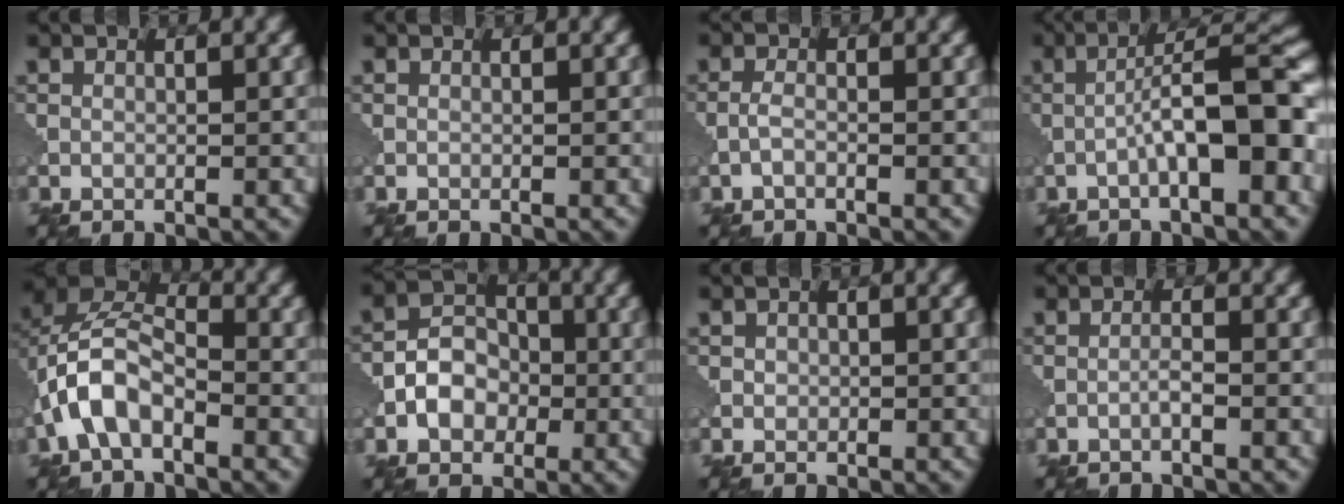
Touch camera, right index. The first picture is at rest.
{"total": 0.0}
{"total": 1.1, "force": [-0.6, 0.4, 0.9], "torque": [-0.022, 0.002, -0.017]}
{"total": 8.3, "force": [-1.9, 1.9, 7.8], "torque": [-0.112, 0.021, -0.034]}
{"total": 6.0, "force": [-2.2, 3.3, 4.5], "torque": [-0.090, 0.018, -0.050]}
{"total": 4.3, "force": [-1.2, 3.3, 2.4], "torque": [-0.032, 0.005, -0.023]}
{"total": 0.7, "force": [0.2, 0.6, 0.2], "torque": [-0.003, 0.000, 0.001]}
{"total": 1.1, "force": [-0.5, 0.0, 1.0], "torque": [-0.018, 0.004, -0.011]}